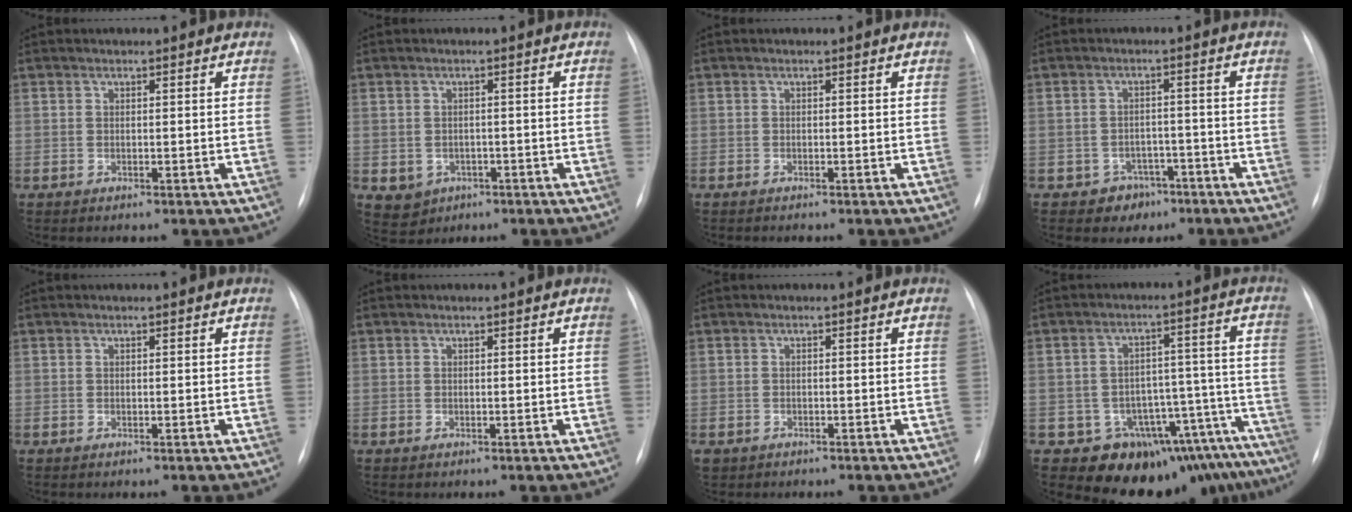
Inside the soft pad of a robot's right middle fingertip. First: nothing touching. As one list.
[{"total": 4.1, "force": [-1.5, 3.6, 1.1], "torque": [-0.017, 0.004, -0.009]}, {"total": 0.9, "force": [-0.8, 0.1, 0.4], "torque": [-0.008, -0.004, -0.010]}, {"total": 4.2, "force": [-2.4, 3.4, 0.3], "torque": [0.007, 0.016, -0.026]}, {"total": 0.0}, {"total": 0.0}, {"total": 2.5, "force": [-1.9, 1.5, 0.6], "torque": [-0.010, -0.002, -0.027]}, {"total": 15.0, "force": [-13.1, 6.8, 2.5], "torque": [0.009, 0.078, -0.159]}]